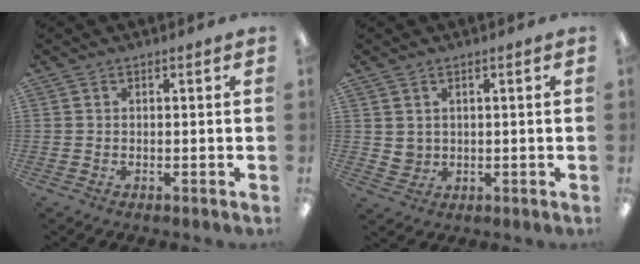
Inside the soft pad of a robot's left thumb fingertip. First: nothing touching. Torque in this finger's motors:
{"motor_torque": [-0.35, -0.08, 0.07, -0.08, 0.05]}